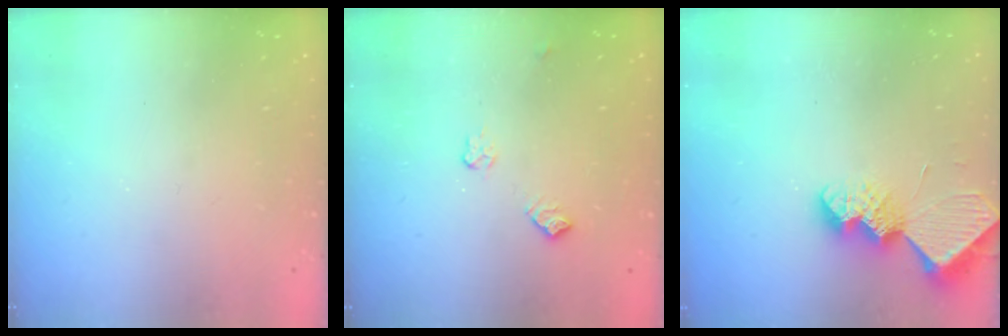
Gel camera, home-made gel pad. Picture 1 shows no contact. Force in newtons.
{"total": 6.7, "press": 6.7, "slide": 0.9}
{"total": 8.7, "press": 8.7, "slide": 0.6}